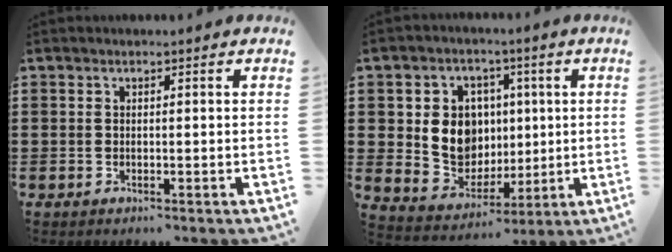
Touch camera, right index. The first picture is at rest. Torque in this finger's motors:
{"motor_torque": [1.43, 0.53, 0.39, 0.14]}